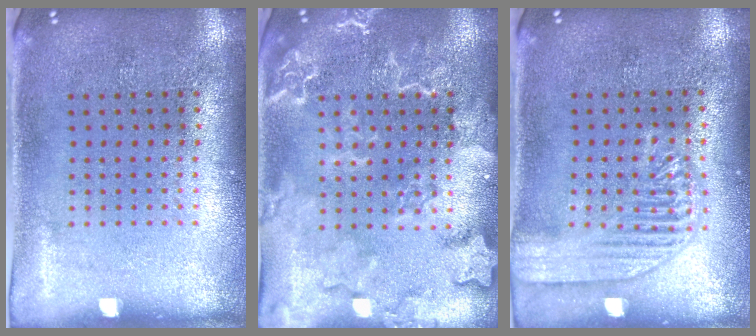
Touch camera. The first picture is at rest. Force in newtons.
{"total": 2.5, "press": 2.5, "slide": 0.4}
{"total": 1.8, "press": 1.8, "slide": 0.3}